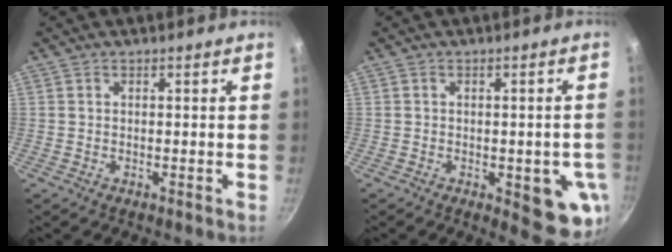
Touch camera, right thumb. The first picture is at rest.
{"total": 10.1, "force": [-2.6, 4.2, 8.8], "torque": [-0.068, 0.000, -0.029]}